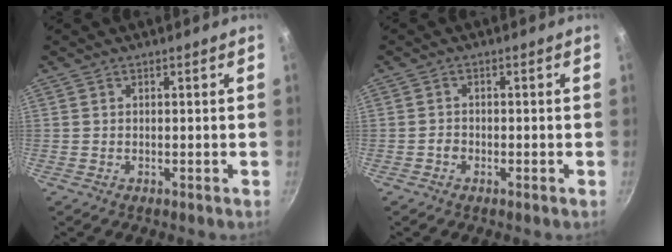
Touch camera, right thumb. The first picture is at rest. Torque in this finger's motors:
{"motor_torque": [0.26, 0.09, -0.22, -0.02, -0.02]}